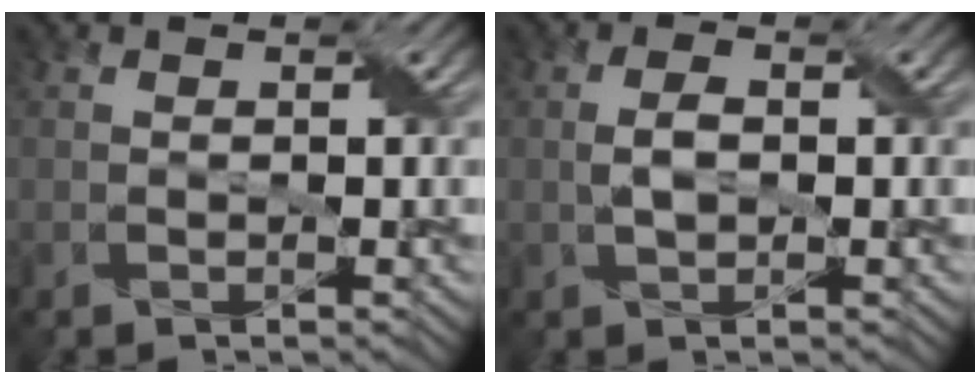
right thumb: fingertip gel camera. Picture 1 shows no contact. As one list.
[{"total": 2.5, "force": [-0.1, 1.3, 2.2], "torque": [-0.046, 0.003, -0.003]}]